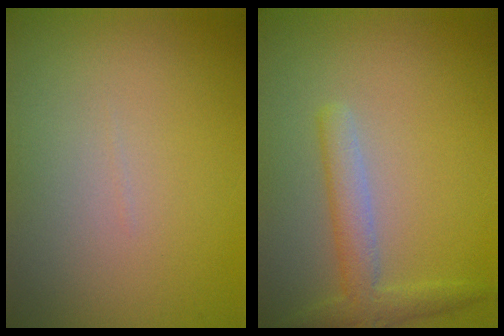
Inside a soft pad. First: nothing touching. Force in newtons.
{"total": 2.8, "press": 2.8, "slide": 0.1}